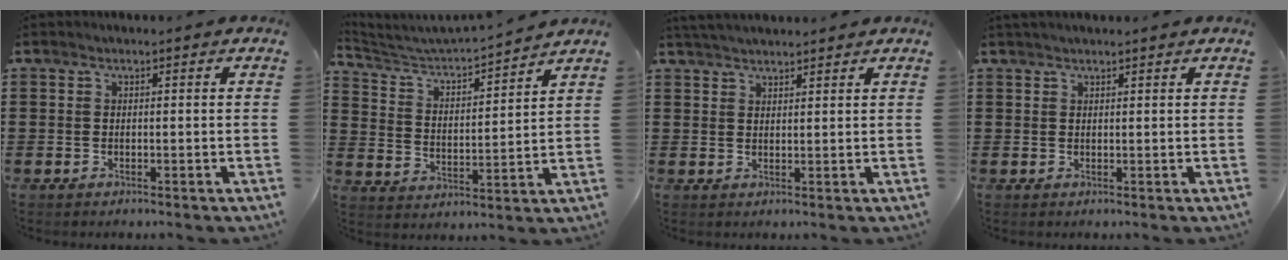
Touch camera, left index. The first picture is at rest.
{"total": 3.7, "force": [3.4, 0.2, 1.3], "torque": [-0.048, -0.032, 0.048]}
{"total": 2.6, "force": [2.6, 0.2, 0.5], "torque": [-0.016, 0.000, 0.050]}
{"total": 1.0, "force": [1.0, 0.1, 0.3], "torque": [-0.006, 0.001, 0.019]}